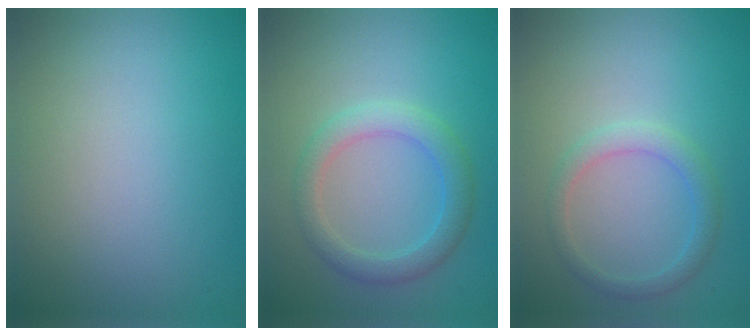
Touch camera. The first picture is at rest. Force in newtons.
{"total": 3.2, "press": 3.2, "slide": 0.4}
{"total": 2.1, "press": 2.1, "slide": 0.2}